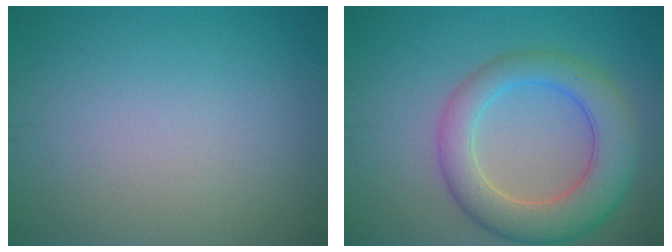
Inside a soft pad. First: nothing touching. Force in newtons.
{"total": 6.8, "press": 6.8, "slide": 0.5}